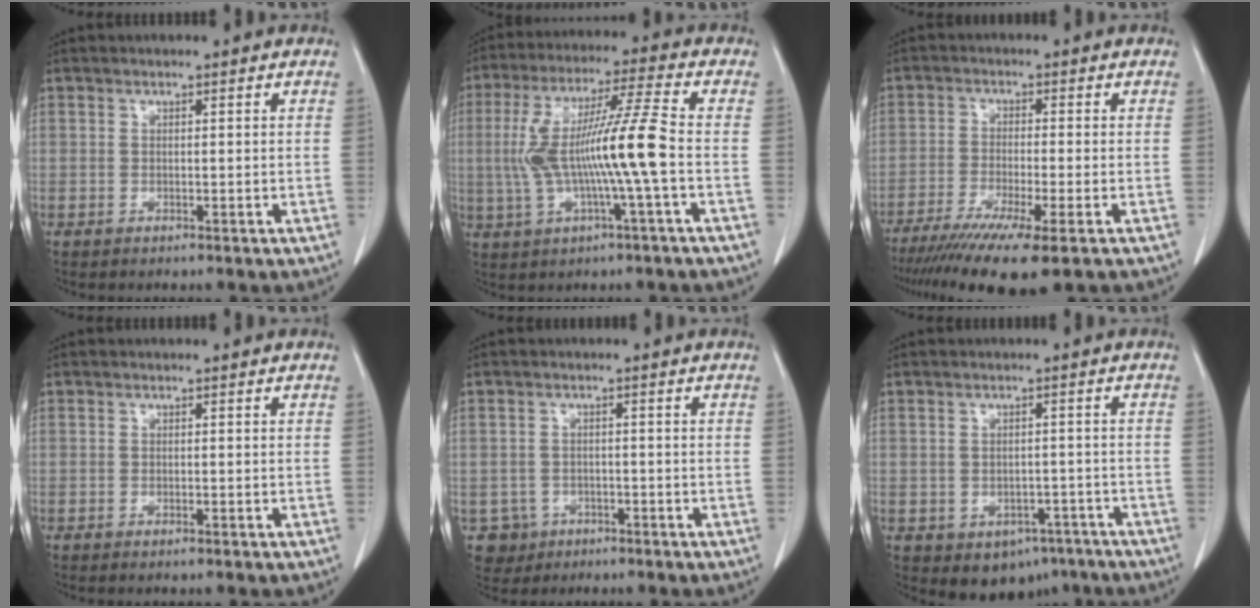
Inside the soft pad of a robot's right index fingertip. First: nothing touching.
{"total": 13.0, "force": [-1.2, -0.3, 12.9], "torque": [-0.260, 0.015, -0.025]}
{"total": 12.0, "force": [-8.3, 0.5, 8.6], "torque": [-0.146, -0.030, -0.134]}
{"total": 0.7, "force": [-0.6, 0.0, 0.4], "torque": [-0.010, -0.002, -0.008]}
{"total": 4.2, "force": [-1.9, 3.8, -0.1], "torque": [0.001, 0.011, -0.029]}
{"total": 6.7, "force": [-4.1, 4.8, 2.3], "torque": [-0.015, 0.012, -0.044]}